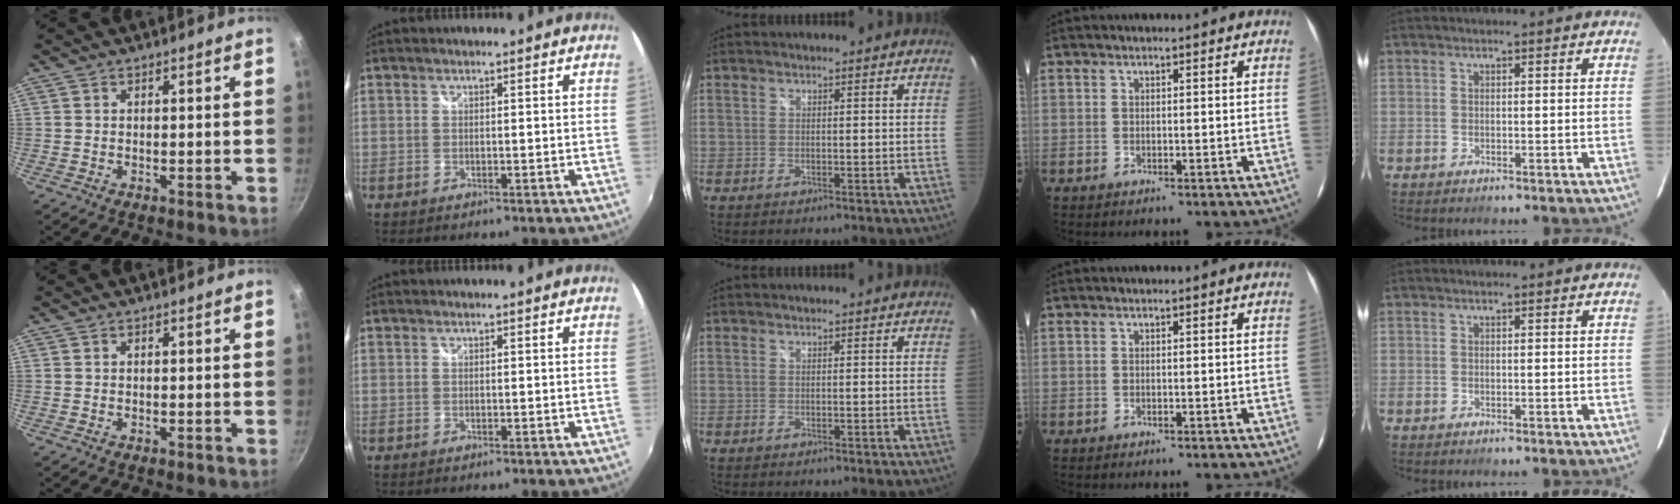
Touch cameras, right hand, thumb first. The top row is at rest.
{}